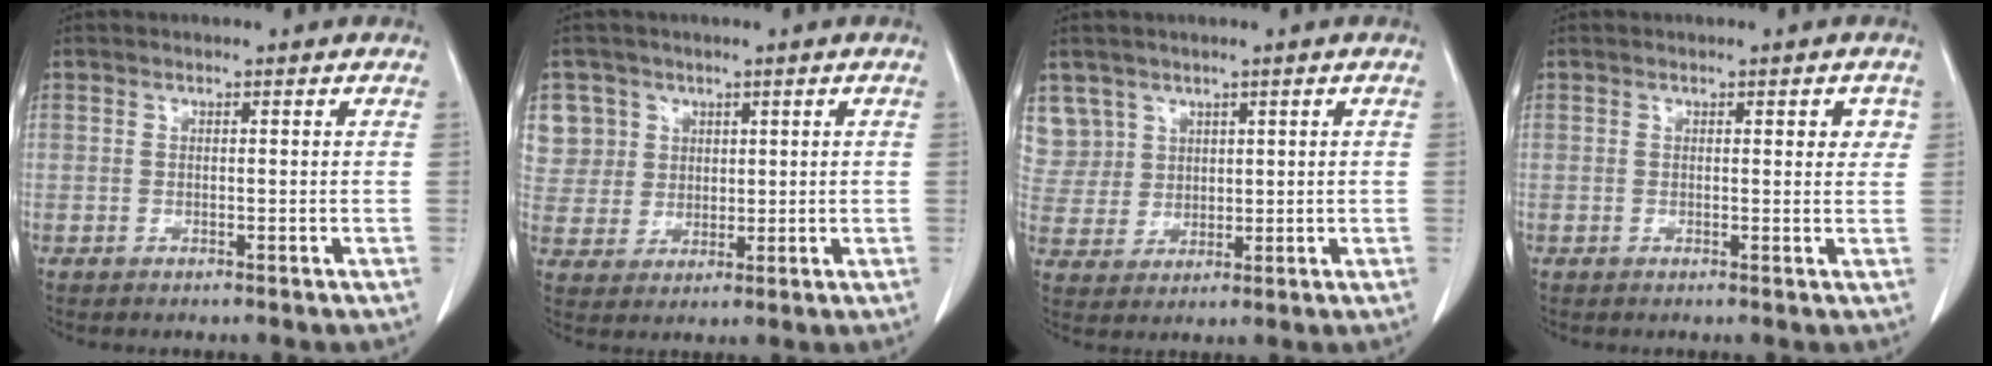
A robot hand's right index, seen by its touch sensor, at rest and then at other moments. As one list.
[{"total": 7.8, "force": [3.4, 7.0, 0.1], "torque": [0.005, 0.019, 0.078]}, {"total": 6.8, "force": [3.8, 5.6, -0.3], "torque": [0.013, 0.013, 0.088]}, {"total": 2.1, "force": [0.8, 1.0, 1.7], "torque": [-0.014, 0.002, 0.006]}]